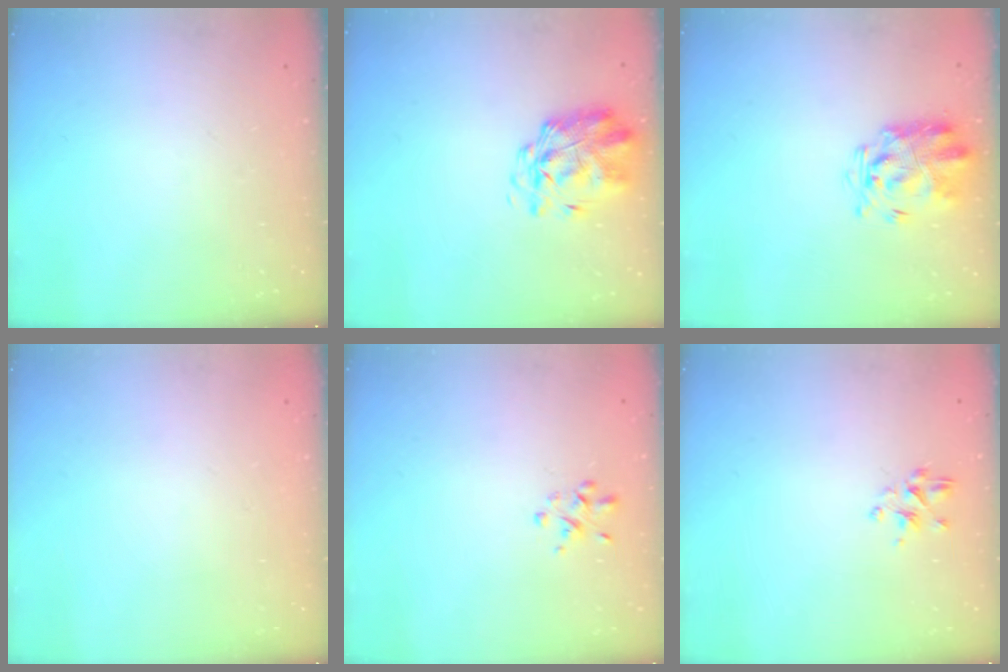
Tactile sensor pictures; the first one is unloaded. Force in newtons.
{"total": 1.9, "press": 1.7, "slide": 0.9}
{"total": 3.6, "press": 3.3, "slide": 1.5}
{"total": 1.9, "press": 1.9, "slide": 0.2}
{"total": 1.8, "press": 1.8, "slide": 0.5}
{"total": 2.8, "press": 2.7, "slide": 0.9}